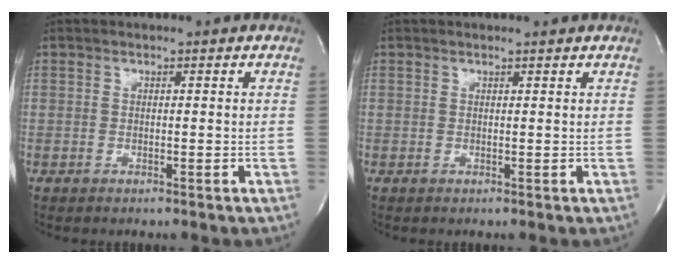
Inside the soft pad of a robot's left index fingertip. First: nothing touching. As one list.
[{"total": 1.8, "force": [1.7, -0.1, 0.4], "torque": [-0.010, 0.003, 0.019]}]